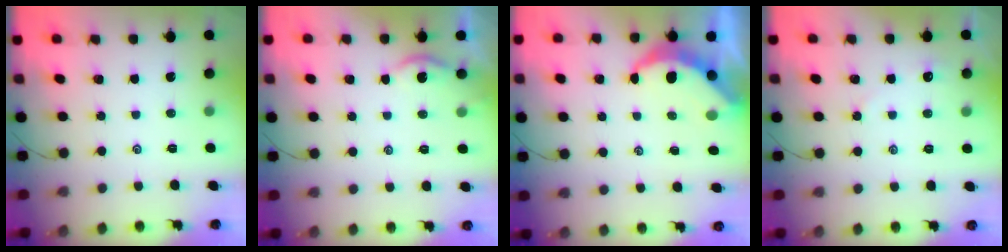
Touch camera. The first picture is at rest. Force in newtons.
{"total": 2.2, "press": 2.2, "slide": 0.3}
{"total": 6.8, "press": 6.8, "slide": 0.4}
{"total": 1.8, "press": 1.8, "slide": 0.4}